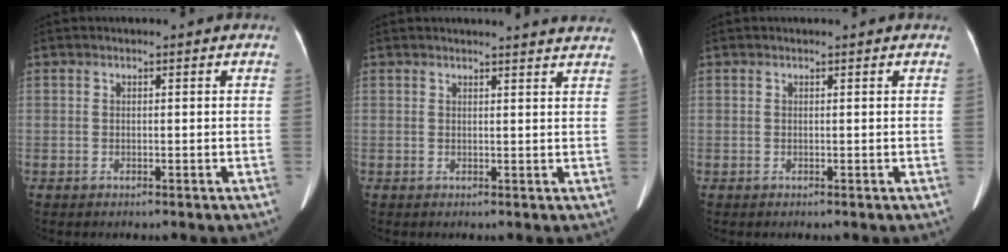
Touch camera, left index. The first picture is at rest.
{"total": 6.6, "force": [6.4, -0.1, 1.5], "torque": [-0.017, -0.004, 0.050]}
{"total": 0.0}